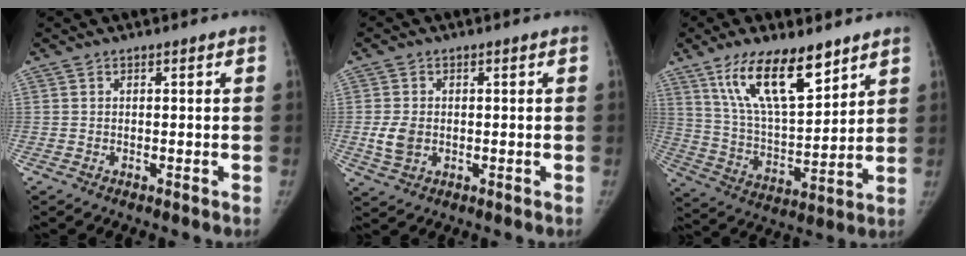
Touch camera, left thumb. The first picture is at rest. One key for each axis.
{"total": 4.6, "fx": -0.3, "fy": 3.4, "fz": 3.1, "tx": -0.061, "ty": -0.003, "tz": -0.002}
{"total": 16.8, "fx": 10.6, "fy": 6.1, "fz": 11.6, "tx": -0.174, "ty": -0.052, "tz": 0.202}